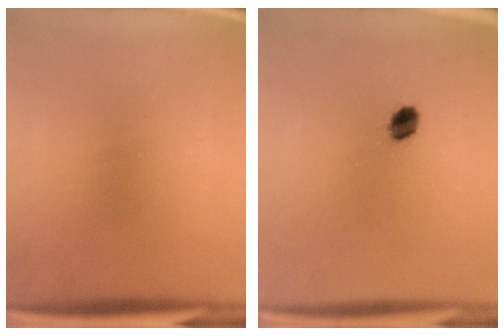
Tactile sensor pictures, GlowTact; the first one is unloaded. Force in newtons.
{"total": 3.2}